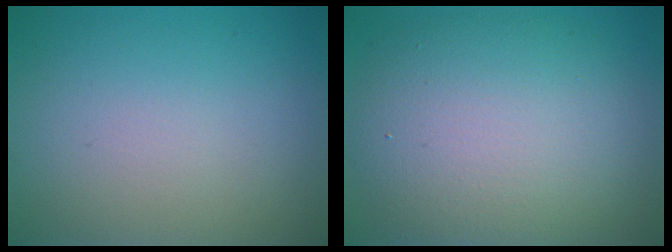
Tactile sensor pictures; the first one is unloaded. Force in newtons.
{"total": 10.2, "press": 10.2, "slide": 0.7}